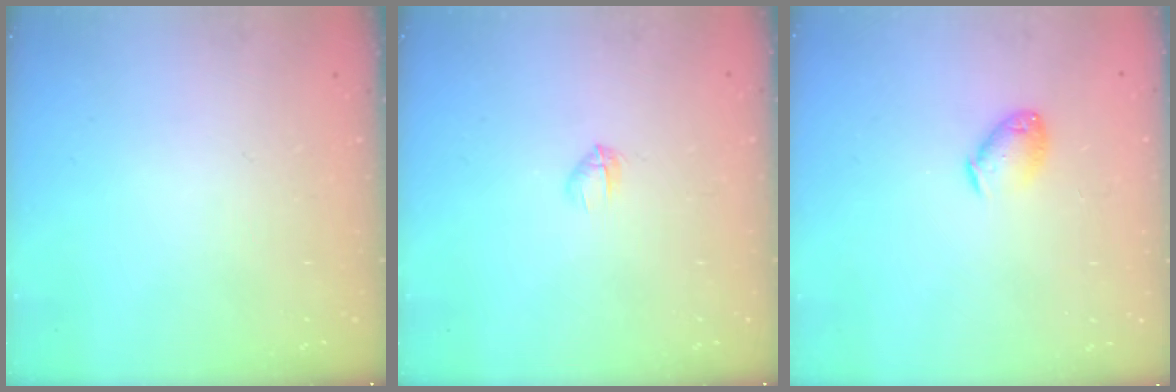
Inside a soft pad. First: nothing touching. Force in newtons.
{"total": 2.8, "press": 2.7, "slide": 0.7}
{"total": 7.3, "press": 7.3, "slide": 0.8}